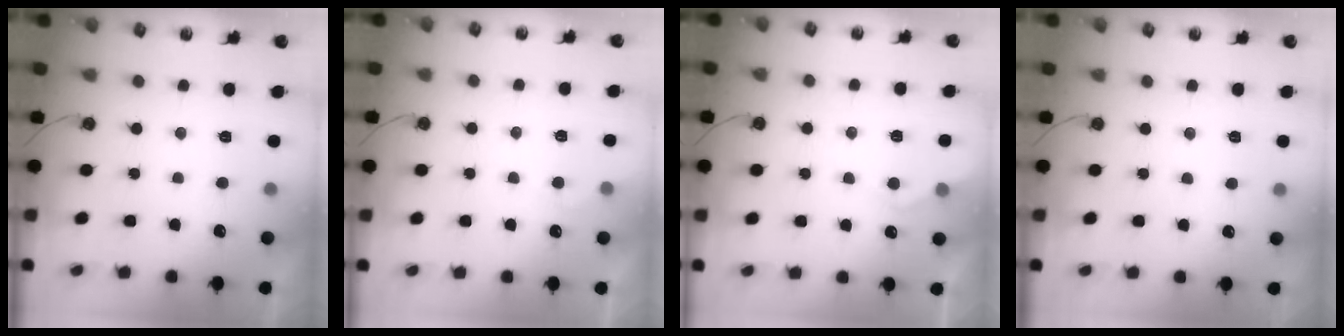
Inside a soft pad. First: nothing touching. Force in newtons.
{"total": 3.7, "press": 3.7, "slide": 0.4}
{"total": 6.5, "press": 6.4, "slide": 0.7}
{"total": 4.0, "press": 3.9, "slide": 0.6}